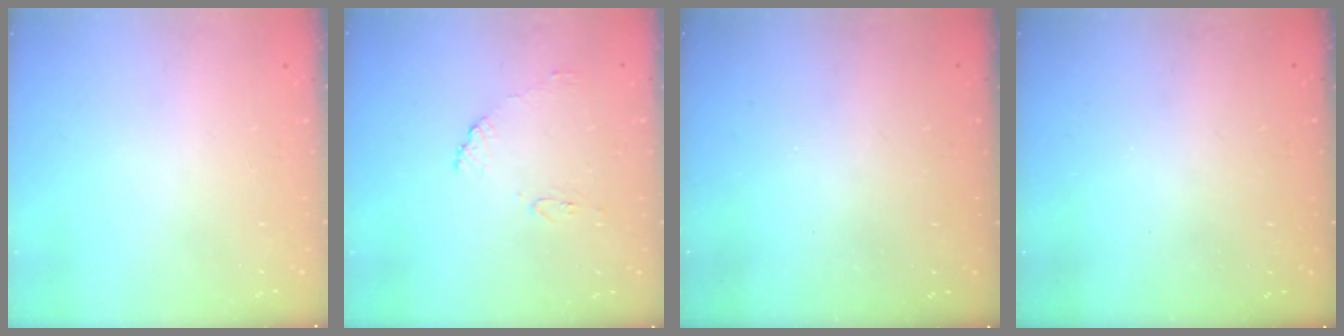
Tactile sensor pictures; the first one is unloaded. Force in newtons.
{"total": 8.2, "press": 8.1, "slide": 0.8}
{"total": 3.1, "press": 3.1, "slide": 0.2}
{"total": 3.1, "press": 3.1, "slide": 0.1}